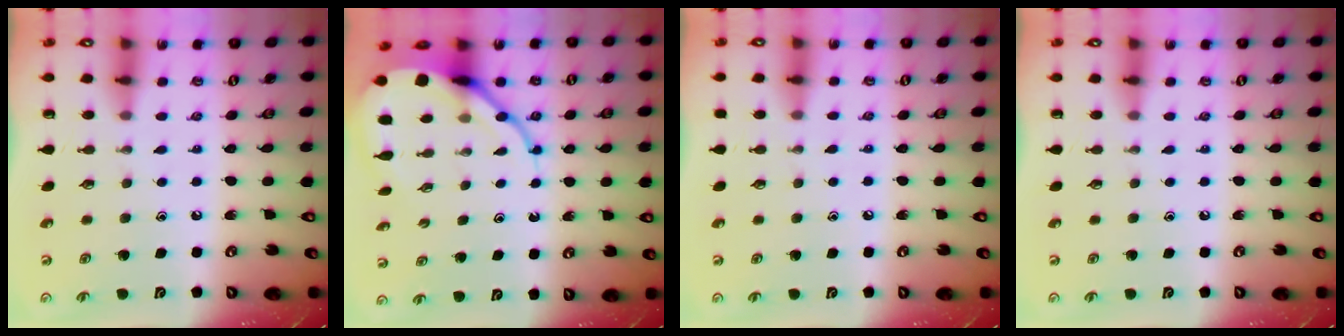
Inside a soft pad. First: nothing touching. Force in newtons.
{"total": 12.1, "press": 12.0, "slide": 1.1}
{"total": 2.9, "press": 2.9, "slide": 0.4}
{"total": 0.0}